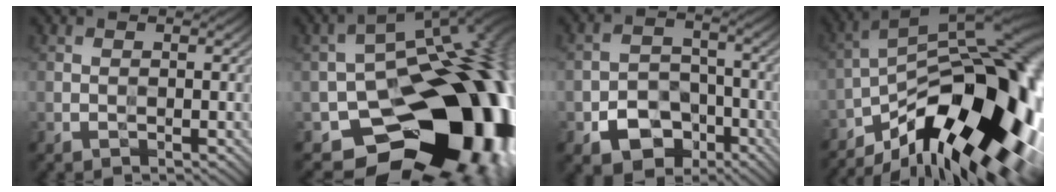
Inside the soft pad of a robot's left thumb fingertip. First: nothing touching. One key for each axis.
{"total": 20.7, "fx": -7.0, "fy": 13.7, "fz": 13.9, "tx": -0.170, "ty": -0.043, "tz": -0.093}
{"total": 7.4, "fx": -4.0, "fy": 5.1, "fz": 3.6, "tx": -0.066, "ty": -0.015, "tz": -0.072}
{"total": 20.7, "fx": -10.0, "fy": 7.9, "fz": 16.3, "tx": -0.247, "ty": -0.005, "tz": -0.163}